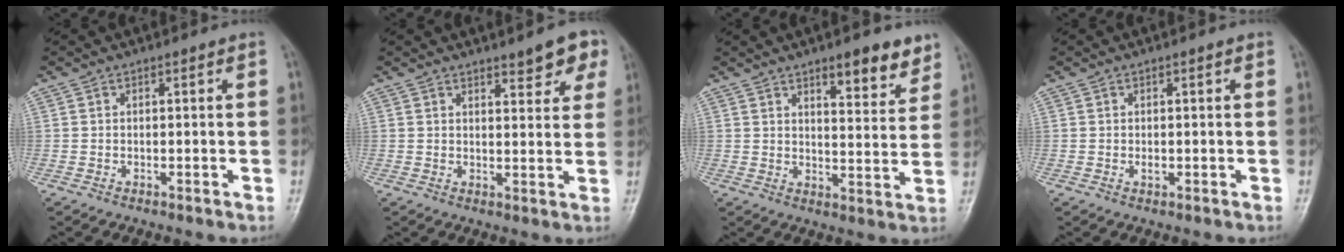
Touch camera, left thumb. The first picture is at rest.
{"total": 6.0, "force": [3.9, 2.2, 4.0], "torque": [-0.023, -0.020, 0.046]}
{"total": 8.9, "force": [6.1, 2.9, 5.8], "torque": [-0.054, -0.038, 0.087]}
{"total": 1.0, "force": [0.0, 0.5, 0.8], "torque": [-0.009, -0.001, 0.002]}